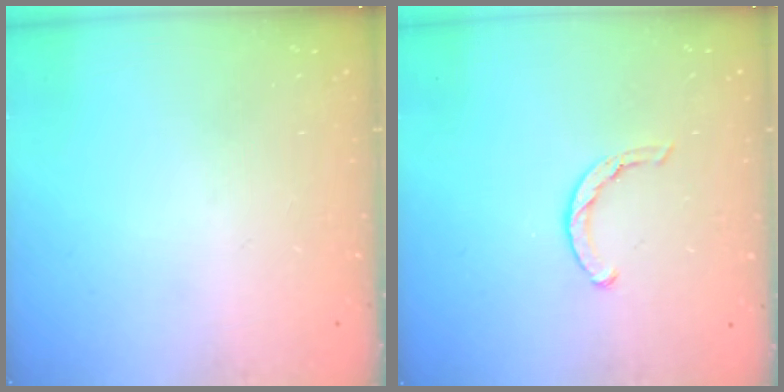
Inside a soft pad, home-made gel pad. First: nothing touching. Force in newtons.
{"total": 3.0, "press": 3.0, "slide": 0.3}